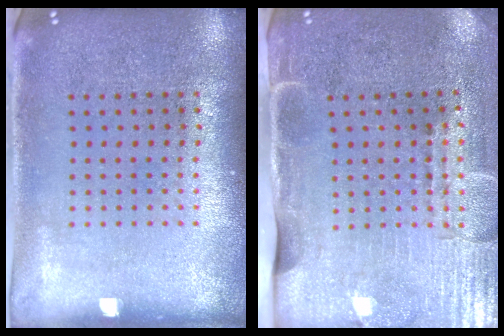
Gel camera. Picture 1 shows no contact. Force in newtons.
{"total": 4.4, "press": 3.7, "slide": 2.4}